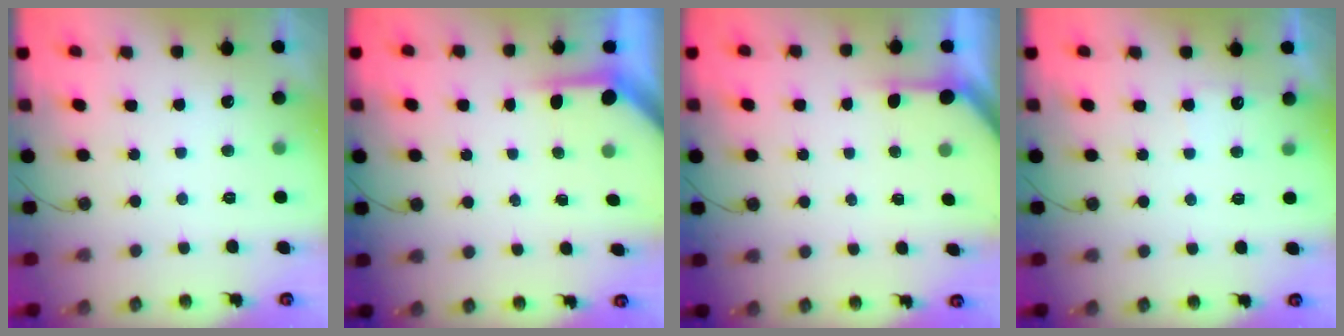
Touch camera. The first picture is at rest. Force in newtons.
{"total": 3.6, "press": 3.6, "slide": 0.4}
{"total": 2.1, "press": 2.1, "slide": 0.3}
{"total": 4.2, "press": 4.1, "slide": 0.6}